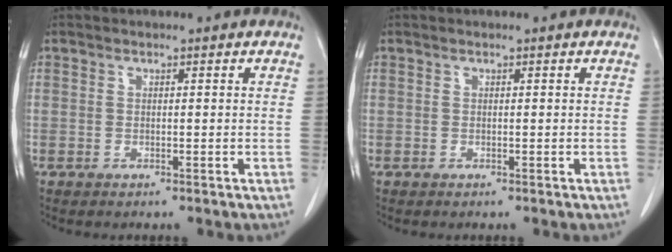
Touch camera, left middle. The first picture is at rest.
{"total": 0.0}